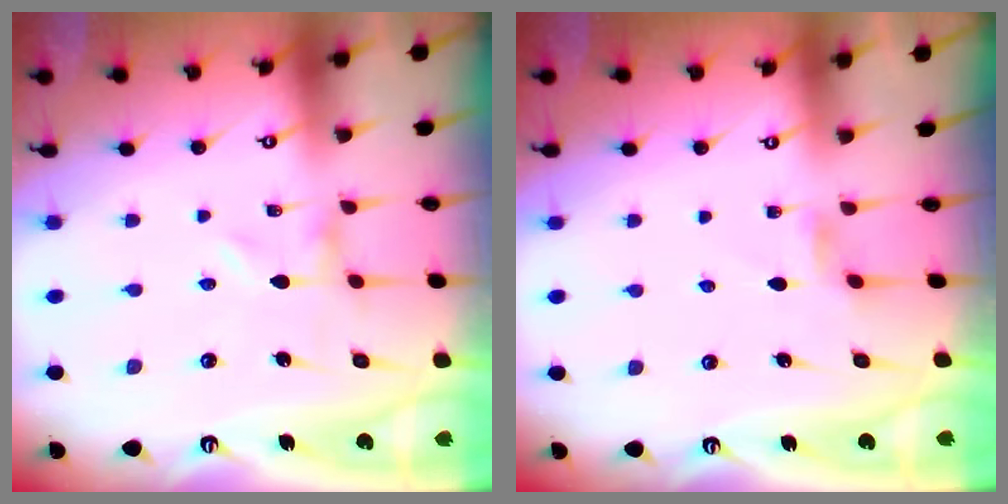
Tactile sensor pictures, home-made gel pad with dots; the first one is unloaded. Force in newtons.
{"total": 2.3, "press": 2.3, "slide": 0.4}